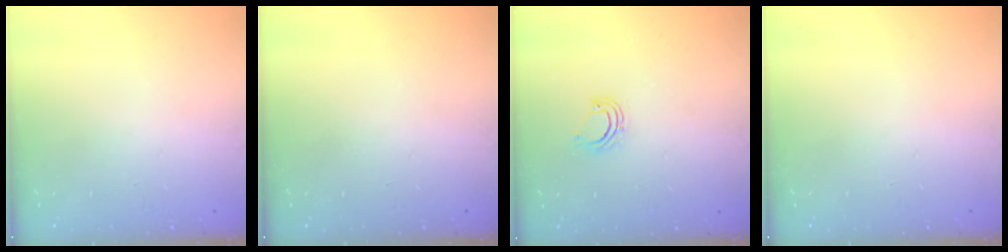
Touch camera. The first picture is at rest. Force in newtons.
{"total": 0.0}
{"total": 5.4, "press": 5.4, "slide": 0.5}
{"total": 0.0}